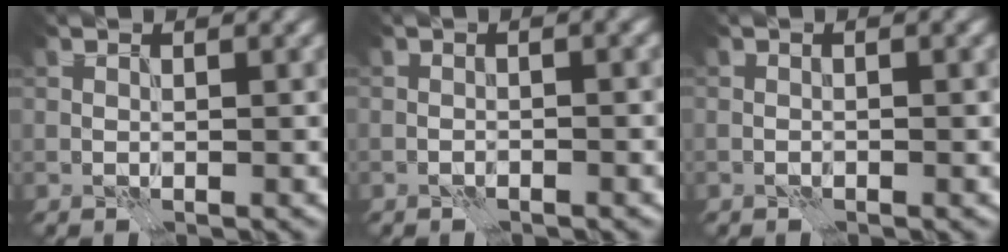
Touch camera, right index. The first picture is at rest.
{"total": 2.4, "force": [0.2, 1.0, 2.2], "torque": [-0.009, 0.005, -0.013]}
{"total": 1.0, "force": [-0.1, 0.2, 1.0], "torque": [-0.008, 0.002, -0.001]}